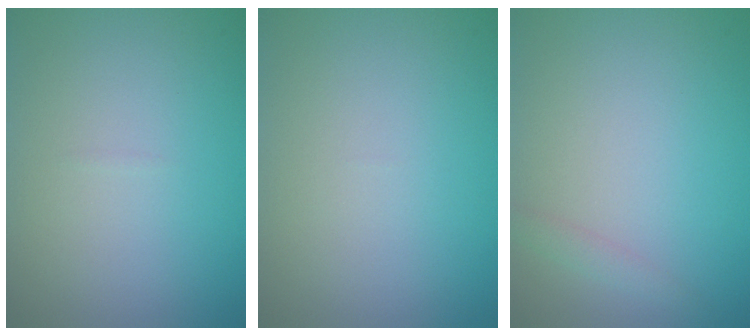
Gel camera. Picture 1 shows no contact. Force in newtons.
{"total": 0.0}
{"total": 1.0, "press": 1.0, "slide": 0.0}